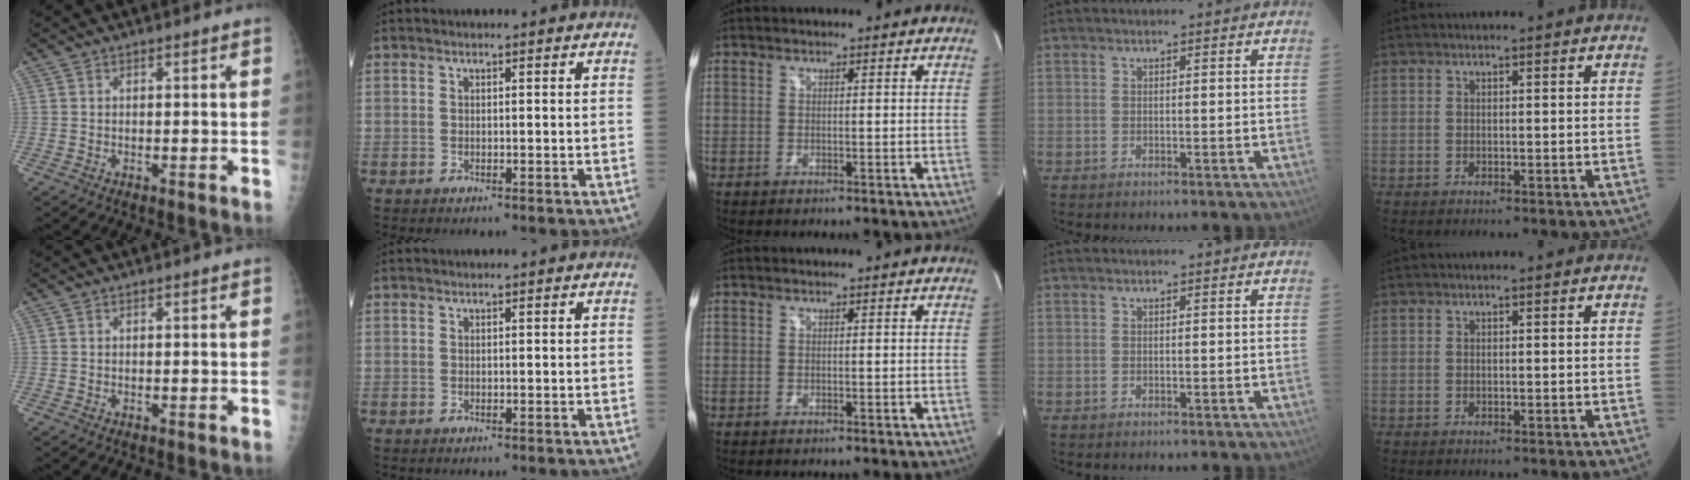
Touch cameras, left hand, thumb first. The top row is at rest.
{}